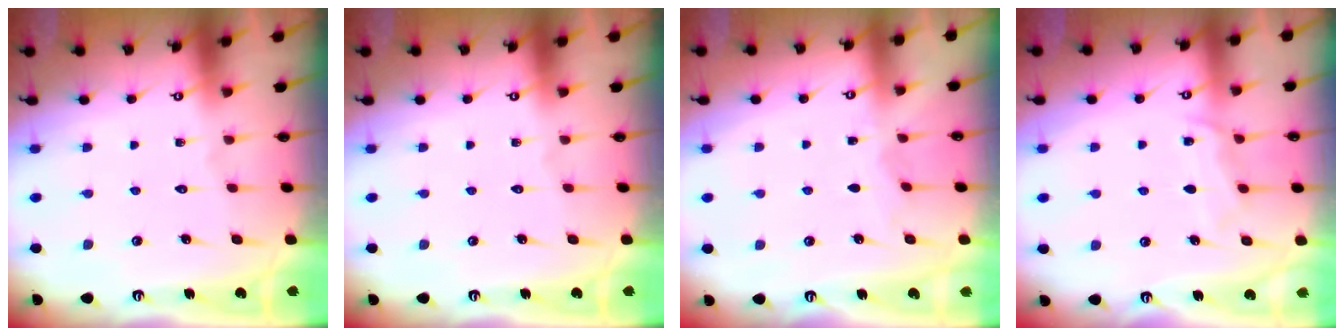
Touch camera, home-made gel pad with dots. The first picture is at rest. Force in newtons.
{"total": 0.0}
{"total": 2.7, "press": 2.7, "slide": 0.3}
{"total": 6.1, "press": 6.1, "slide": 0.6}